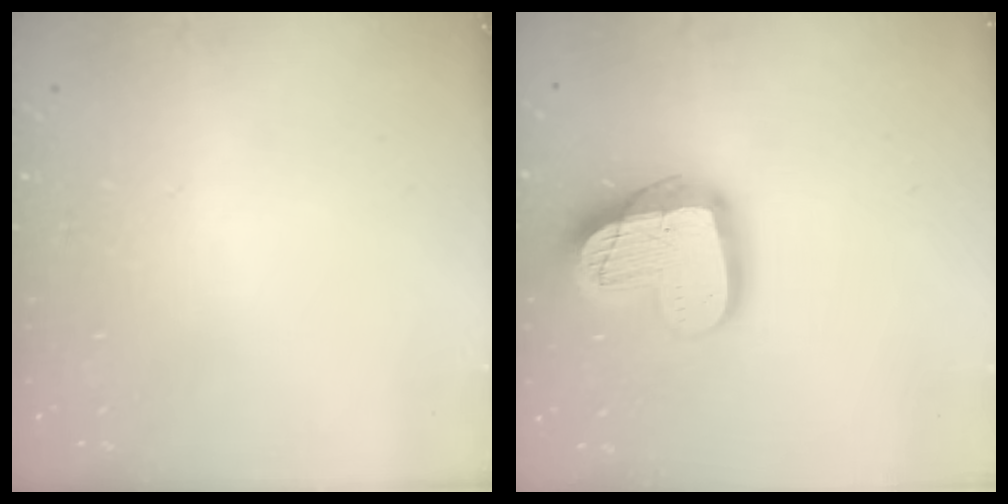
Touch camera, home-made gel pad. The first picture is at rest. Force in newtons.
{"total": 19.1, "press": 19.0, "slide": 2.0}